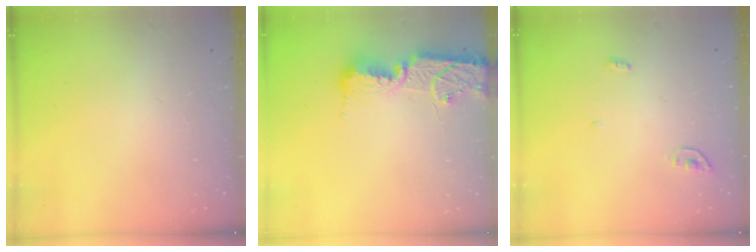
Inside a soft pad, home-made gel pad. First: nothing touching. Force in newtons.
{"total": 14.0, "press": 14.0, "slide": 1.1}
{"total": 3.4, "press": 3.4, "slide": 0.3}